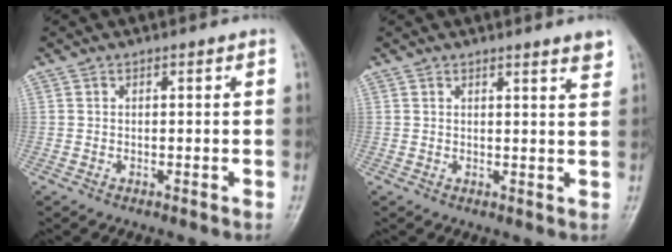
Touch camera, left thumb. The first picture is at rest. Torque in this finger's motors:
{"motor_torque": [-0.06, -0.06, -0.25, -0.19, 0.05]}